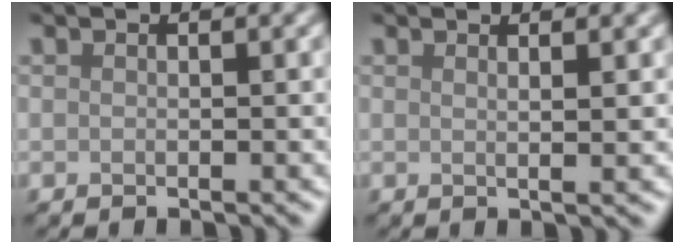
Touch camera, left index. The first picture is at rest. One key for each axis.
{"total": 2.4, "fx": 1.0, "fy": 0.8, "fz": 2.0, "tx": -0.021, "ty": 0.004, "tz": -0.005}